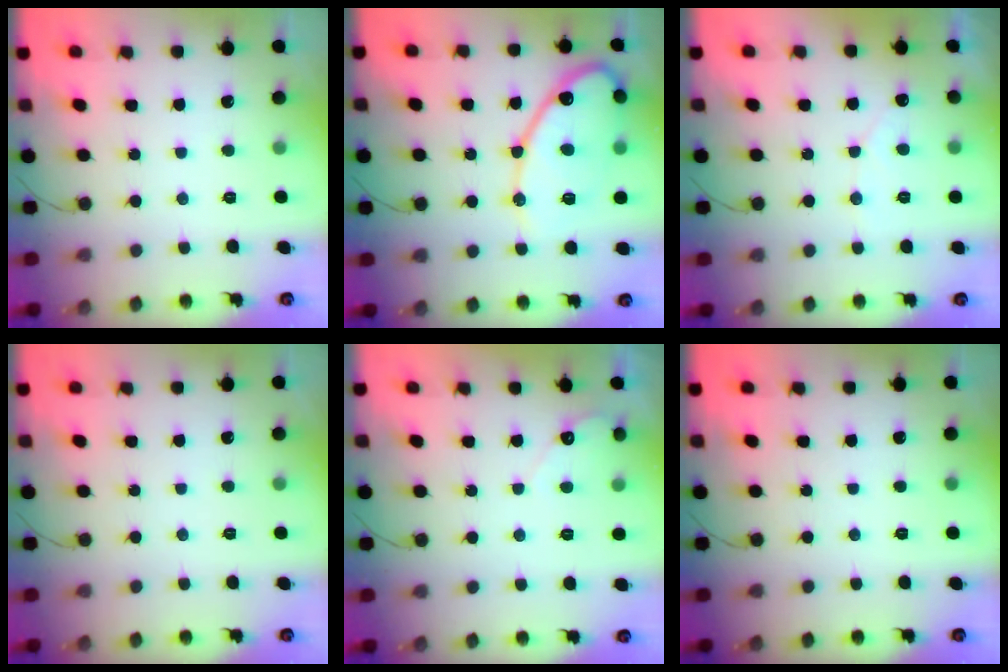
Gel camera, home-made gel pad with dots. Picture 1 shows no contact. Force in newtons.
{"total": 15.4, "press": 15.3, "slide": 1.3}
{"total": 3.5, "press": 3.5, "slide": 0.2}
{"total": 0.0}
{"total": 3.4, "press": 3.4, "slide": 0.2}
{"total": 0.0}